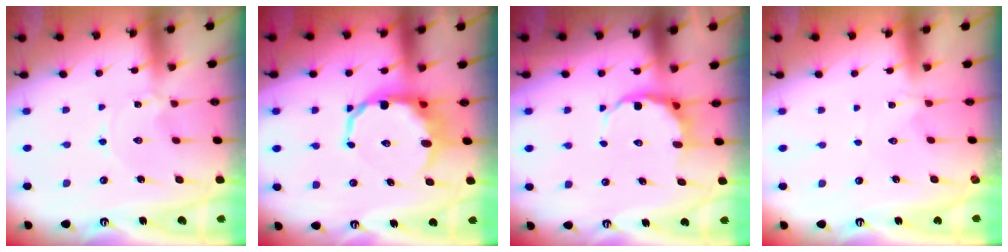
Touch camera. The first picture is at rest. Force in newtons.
{"total": 10.3, "press": 9.9, "slide": 2.9}
{"total": 7.8, "press": 7.6, "slide": 1.8}
{"total": 0.6, "press": 0.5, "slide": 0.2}